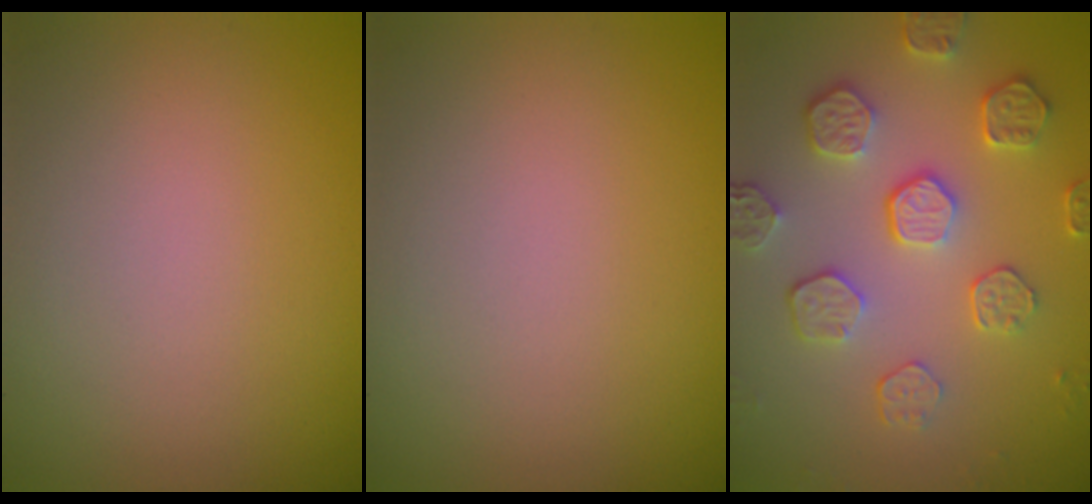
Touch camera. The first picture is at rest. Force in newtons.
{"total": 0.0}
{"total": 4.4, "press": 3.9, "slide": 2.0}